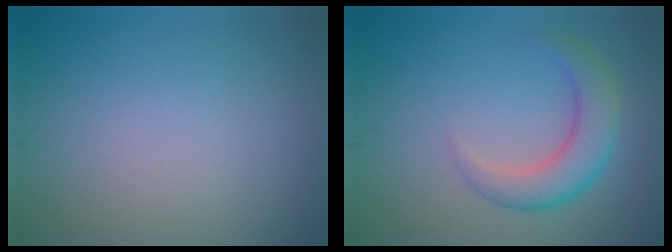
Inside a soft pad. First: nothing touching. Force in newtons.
{"total": 4.2, "press": 4.2, "slide": 0.1}